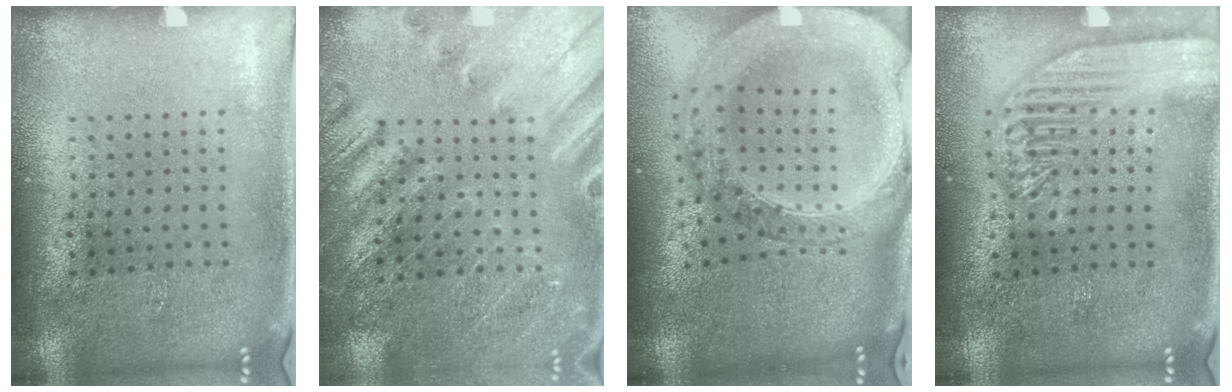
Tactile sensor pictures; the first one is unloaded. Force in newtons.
{"total": 2.4, "press": 2.4, "slide": 0.3}
{"total": 3.7, "press": 2.9, "slide": 2.2}
{"total": 2.4, "press": 2.4, "slide": 0.3}